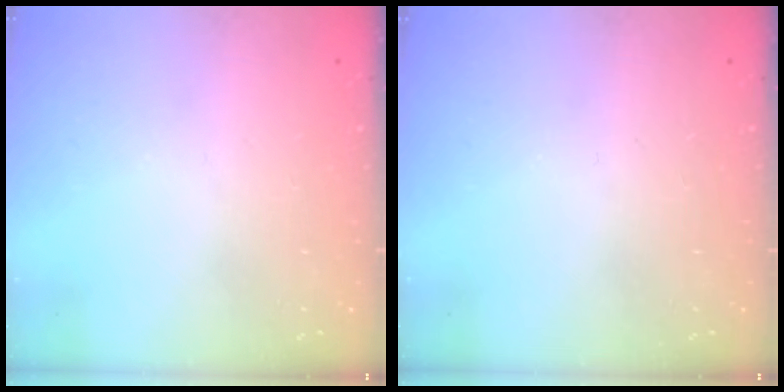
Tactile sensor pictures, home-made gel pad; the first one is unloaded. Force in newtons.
{"total": 0.0}